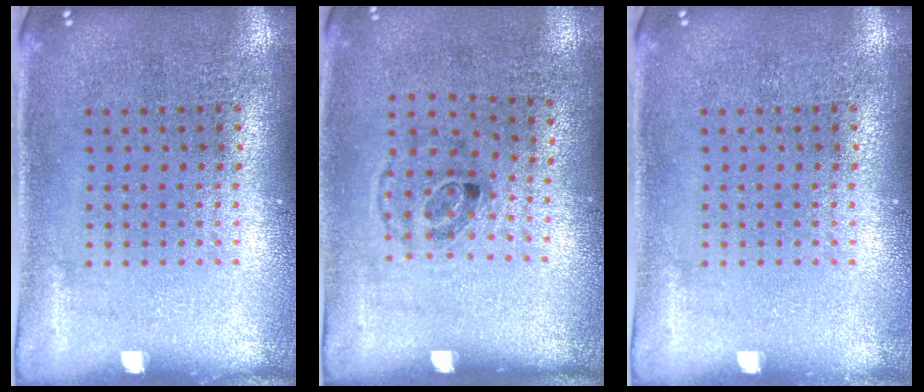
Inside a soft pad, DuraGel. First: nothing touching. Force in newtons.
{"total": 1.2, "press": 0.7, "slide": 0.9}
{"total": 0.0}